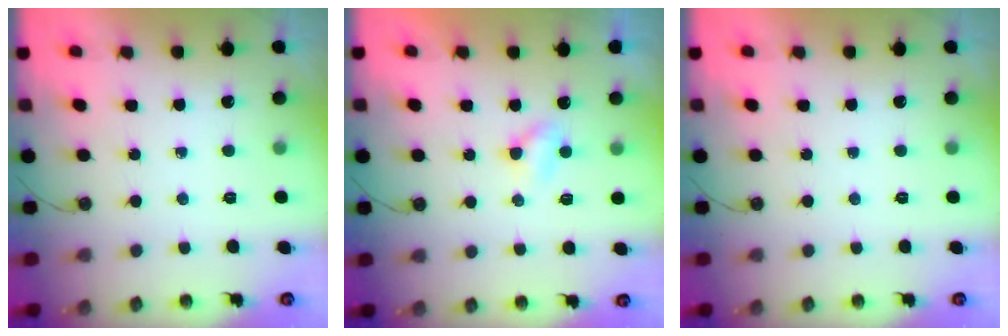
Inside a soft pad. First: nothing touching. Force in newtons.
{"total": 2.7, "press": 2.6, "slide": 0.4}
{"total": 0.0}